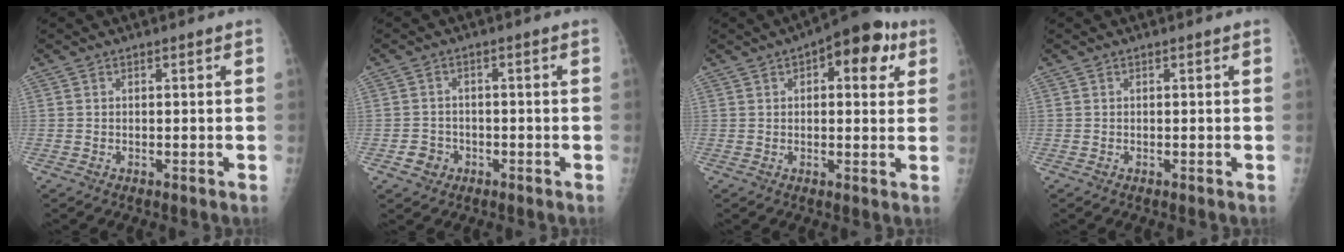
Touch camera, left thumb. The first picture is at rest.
{"total": 3.3, "force": [-1.4, 3.0, 0.7], "torque": [0.005, 0.012, -0.022]}
{"total": 11.6, "force": [5.0, 5.5, 9.0], "torque": [-0.074, 0.003, 0.057]}
{"total": 0.0}